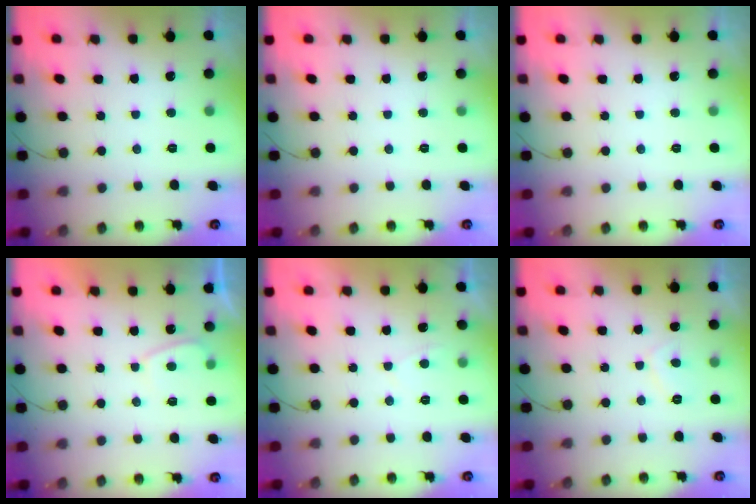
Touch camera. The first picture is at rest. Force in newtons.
{"total": 0.0}
{"total": 0.0}
{"total": 2.0, "press": 2.0, "slide": 0.6}
{"total": 0.9, "press": 0.7, "slide": 0.5}
{"total": 2.0, "press": 1.8, "slide": 0.7}